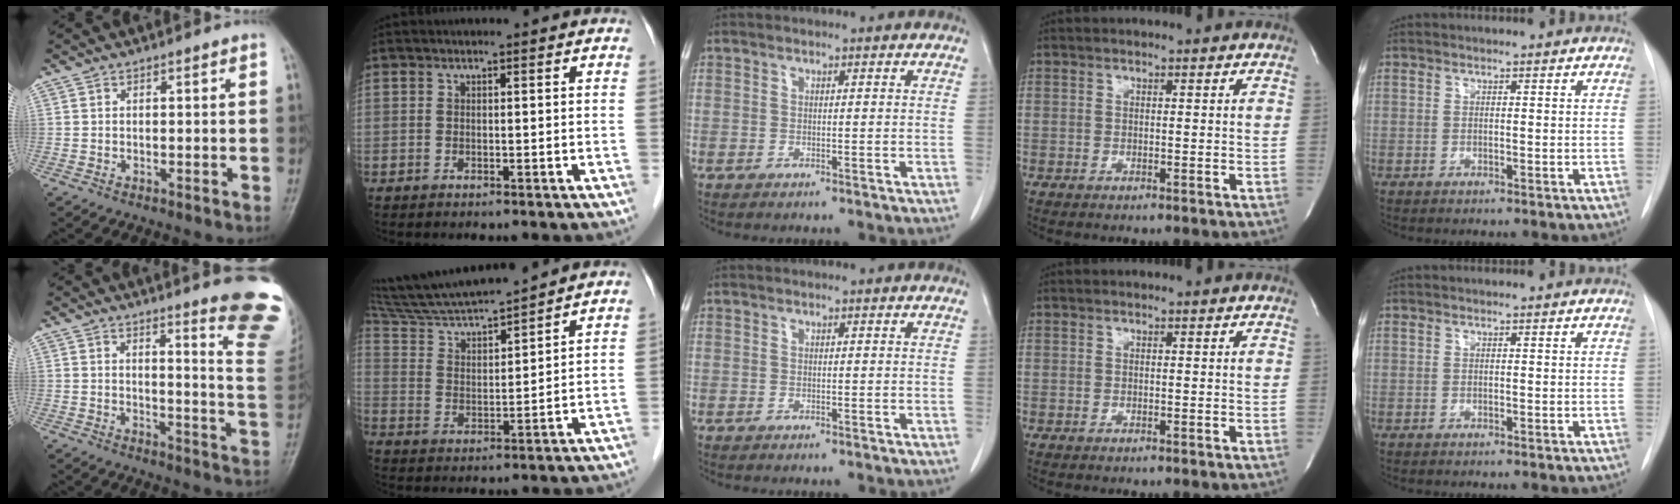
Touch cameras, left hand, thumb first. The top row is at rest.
{"thumb": {"total": 15.0, "force": [12.0, 0.8, 8.9], "torque": [-0.086, -0.127, 0.129]}, "index": {"total": 14.2, "force": [13.1, -0.1, 5.4], "torque": [-0.107, 0.010, 0.239]}}